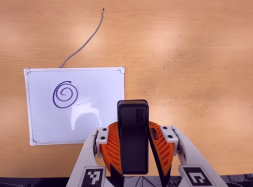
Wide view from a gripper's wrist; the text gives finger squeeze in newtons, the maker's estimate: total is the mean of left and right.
{"total": 6.7, "left": 5.5, "right": 8.0}